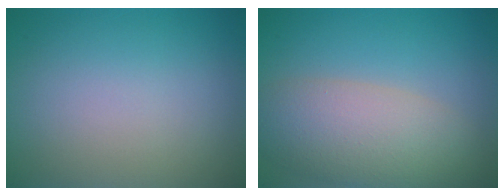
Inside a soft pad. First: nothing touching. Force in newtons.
{"total": 6.8, "press": 6.8, "slide": 0.7}